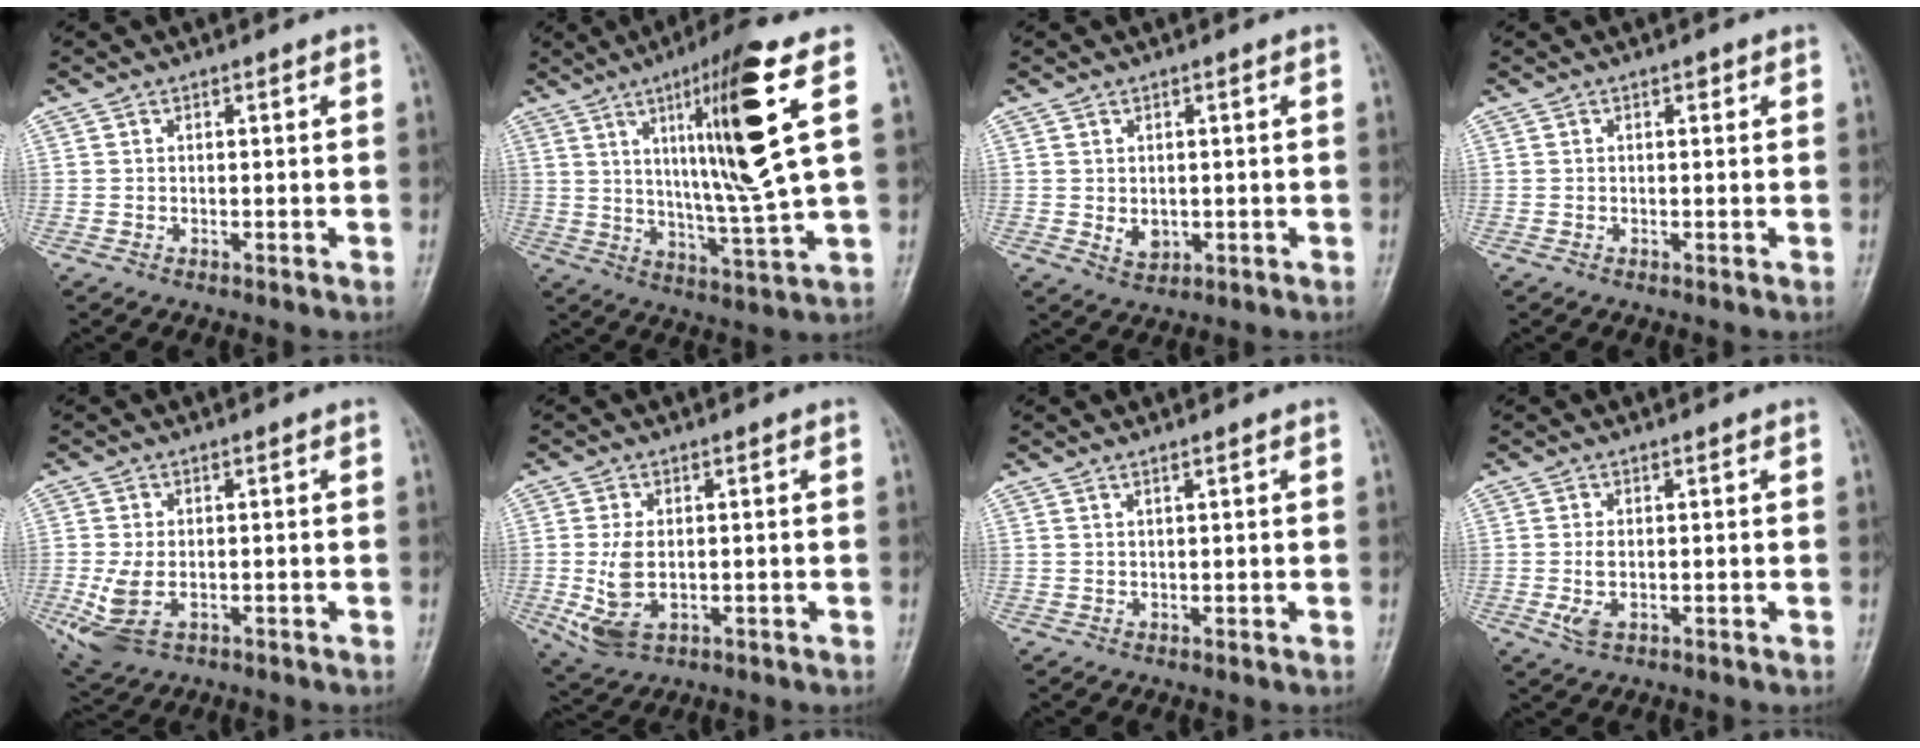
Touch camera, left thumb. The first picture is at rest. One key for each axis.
{"total": 17.6, "fx": 5.6, "fy": 0.4, "fz": 16.7, "tx": -0.284, "ty": -0.036, "tz": 0.091}
{"total": 2.9, "fx": -0.1, "fy": 2.3, "fz": 1.8, "tx": -0.016, "ty": -0.006, "tz": 0.006}
{"total": 0.7, "fx": 0.4, "fy": 0.4, "fz": 0.5, "tx": -0.002, "ty": -0.001, "tz": 0.004}
{"total": 6.2, "fx": -1.3, "fy": 3.5, "fz": 4.9, "tx": -0.117, "ty": -0.007, "tz": -0.016}
{"total": 6.7, "fx": -0.6, "fy": 3.8, "fz": 5.5, "tx": -0.117, "ty": -0.006, "tz": -0.002}
{"total": 0.8, "fx": 0.6, "fy": -0.1, "fz": 0.4, "tx": -0.011, "ty": -0.006, "tz": 0.015}
{"total": 2.9, "fx": -0.4, "fy": 1.2, "fz": 2.6, "tx": -0.065, "ty": -0.001, "tz": -0.001}